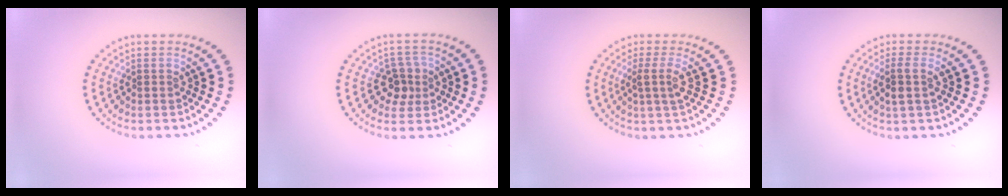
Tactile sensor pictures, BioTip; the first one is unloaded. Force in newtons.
{"total": 2.6, "press": 2.4, "slide": 1.1}
{"total": 2.0, "press": 1.5, "slide": 1.3}
{"total": 1.9, "press": 1.7, "slide": 0.9}